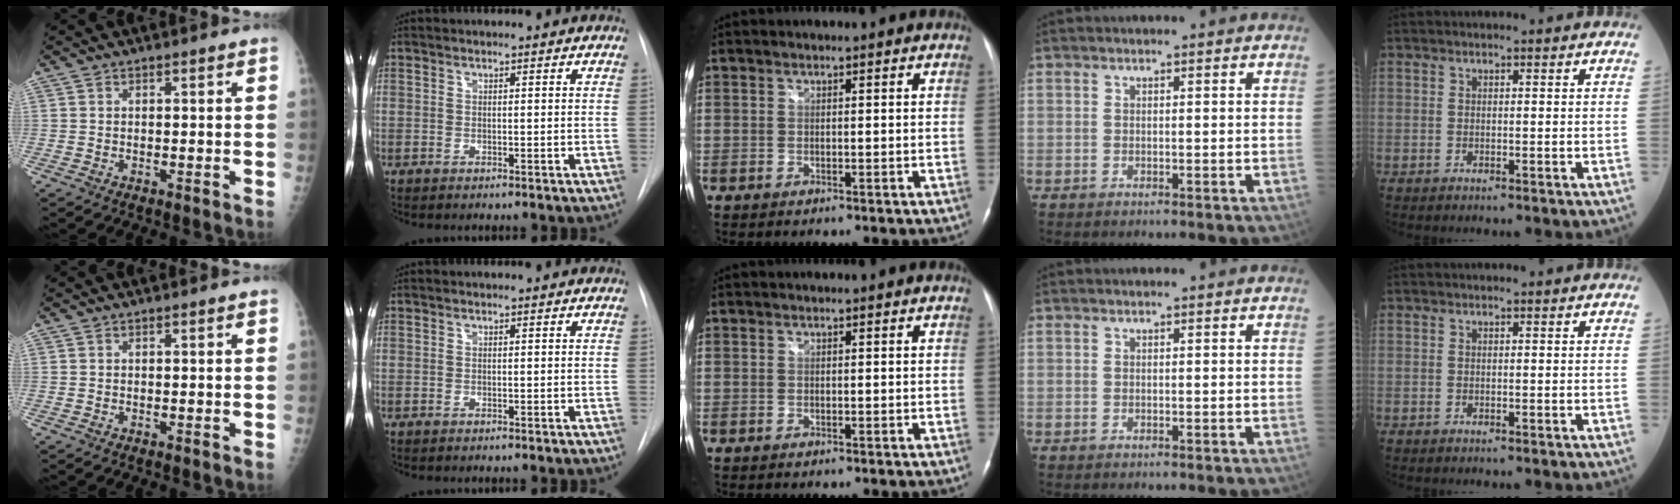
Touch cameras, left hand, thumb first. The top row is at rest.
{}